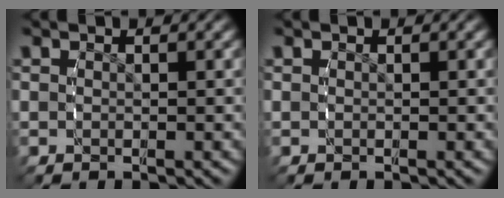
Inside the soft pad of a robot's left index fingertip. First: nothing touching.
{"total": 0.0}